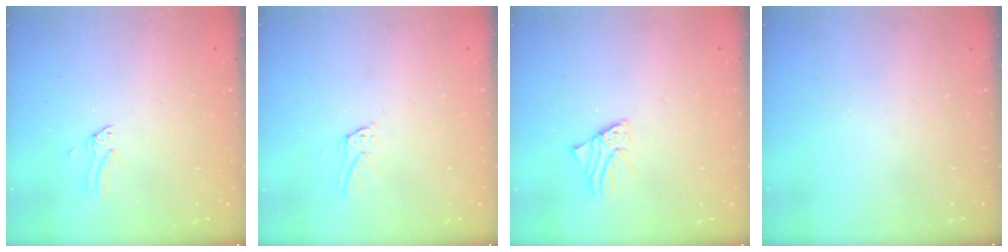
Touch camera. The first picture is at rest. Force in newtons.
{"total": 4.4, "press": 4.4, "slide": 0.5}
{"total": 1.5, "press": 1.5, "slide": 0.1}
{"total": 0.0}